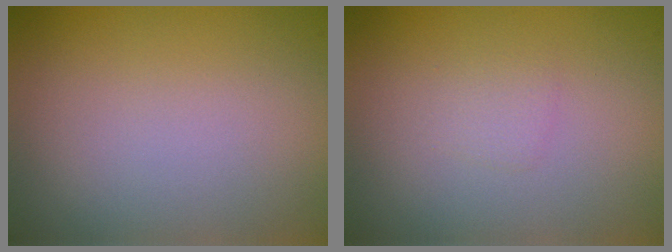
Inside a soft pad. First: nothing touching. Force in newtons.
{"total": 0.9, "press": 0.9, "slide": 0.0}